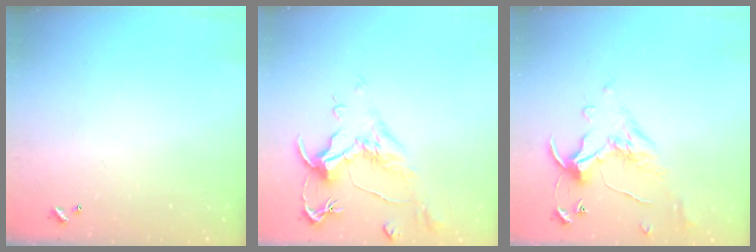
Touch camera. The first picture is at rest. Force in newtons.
{"total": 1.6, "press": 0.7, "slide": 1.4}
{"total": 1.1, "press": 0.6, "slide": 0.9}